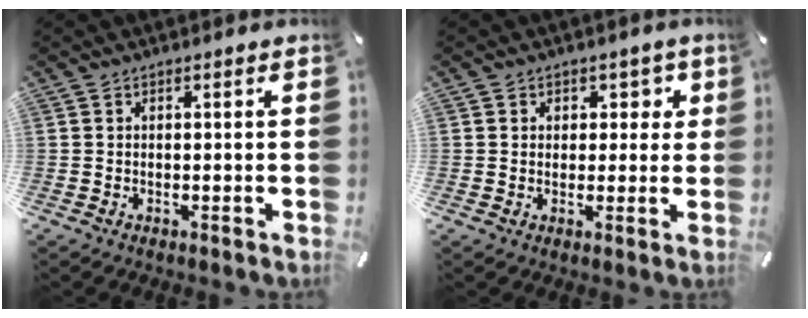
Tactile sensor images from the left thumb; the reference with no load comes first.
{"total": 4.1, "force": [1.1, 3.7, 1.4], "torque": [-0.004, 0.001, 0.010]}